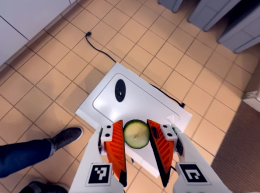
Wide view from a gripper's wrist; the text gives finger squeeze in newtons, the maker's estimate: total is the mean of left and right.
{"total": 6.3, "left": 6.0, "right": 6.6}